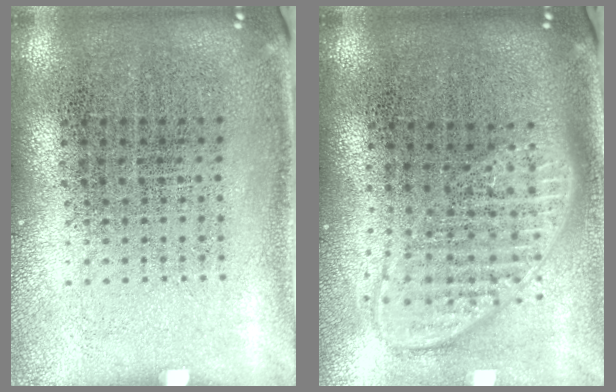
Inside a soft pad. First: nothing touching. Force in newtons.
{"total": 1.9, "press": 1.5, "slide": 1.1}